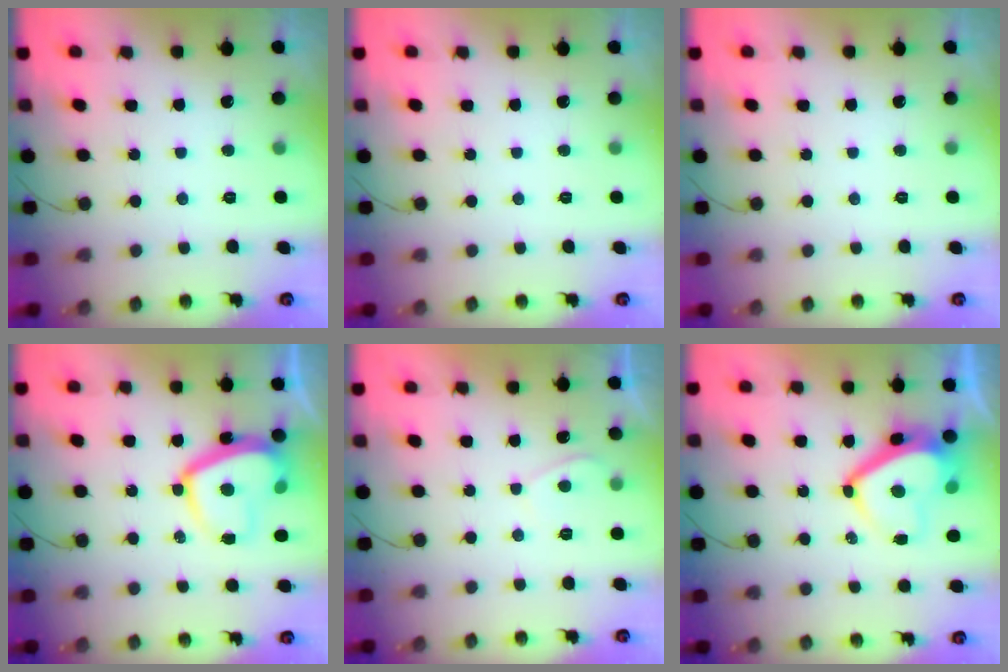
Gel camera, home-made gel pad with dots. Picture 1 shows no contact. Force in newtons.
{"total": 0.0}
{"total": 0.0}
{"total": 12.4, "press": 12.4, "slide": 0.9}
{"total": 0.7, "press": 0.5, "slide": 0.4}
{"total": 10.0, "press": 9.9, "slide": 1.4}